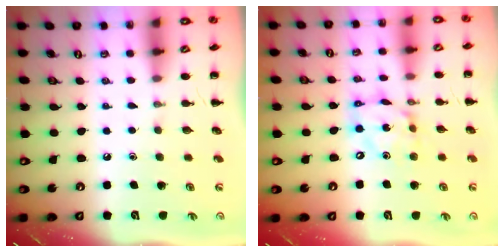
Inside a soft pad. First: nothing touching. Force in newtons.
{"total": 10.4, "press": 10.1, "slide": 2.4}